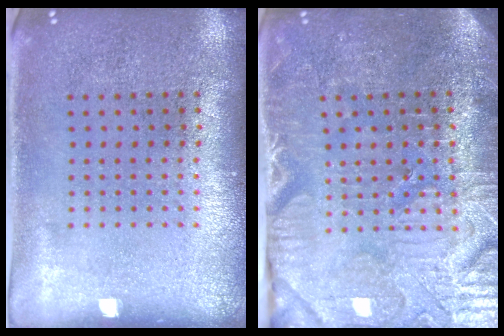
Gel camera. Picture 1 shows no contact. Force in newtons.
{"total": 4.0, "press": 3.9, "slide": 0.8}